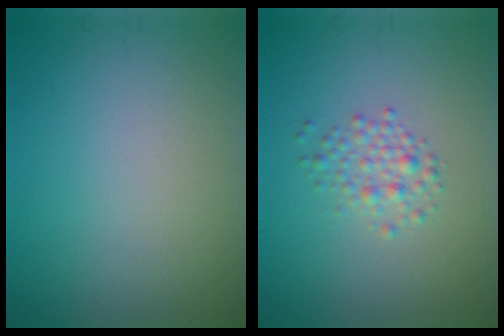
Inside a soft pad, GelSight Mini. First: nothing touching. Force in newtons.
{"total": 2.0, "press": 2.0, "slide": 0.0}